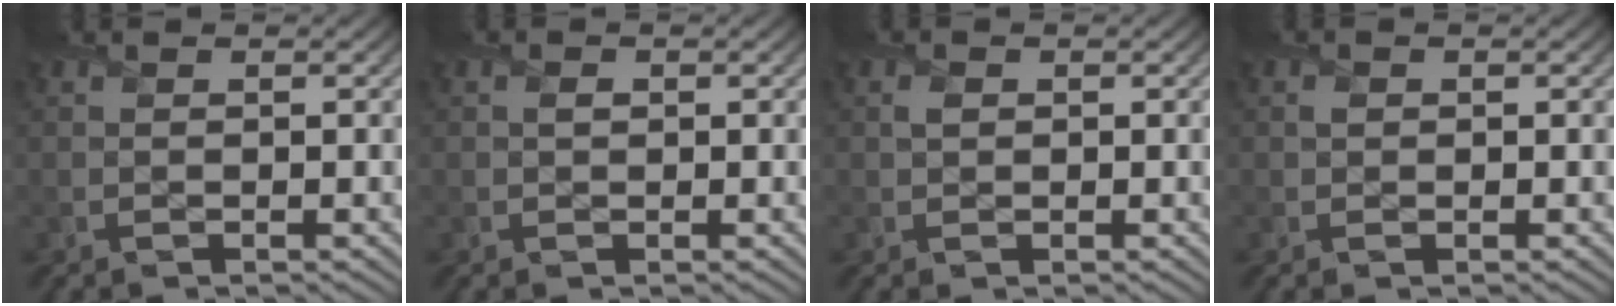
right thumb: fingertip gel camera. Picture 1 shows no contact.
{"total": 0.5, "force": [0.0, 0.5, 0.2], "torque": [0.001, -0.004, 0.000]}
{"total": 0.7, "force": [0.1, 0.7, 0.2], "torque": [-0.004, -0.003, 0.003]}
{"total": 0.6, "force": [0.0, 0.5, 0.0], "torque": [0.002, -0.004, 0.000]}